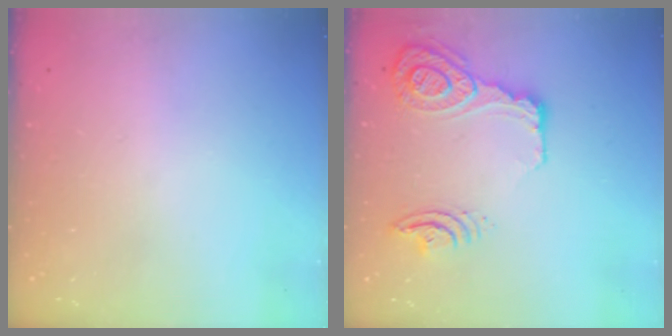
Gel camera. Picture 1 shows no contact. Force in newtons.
{"total": 17.7, "press": 17.1, "slide": 4.4}